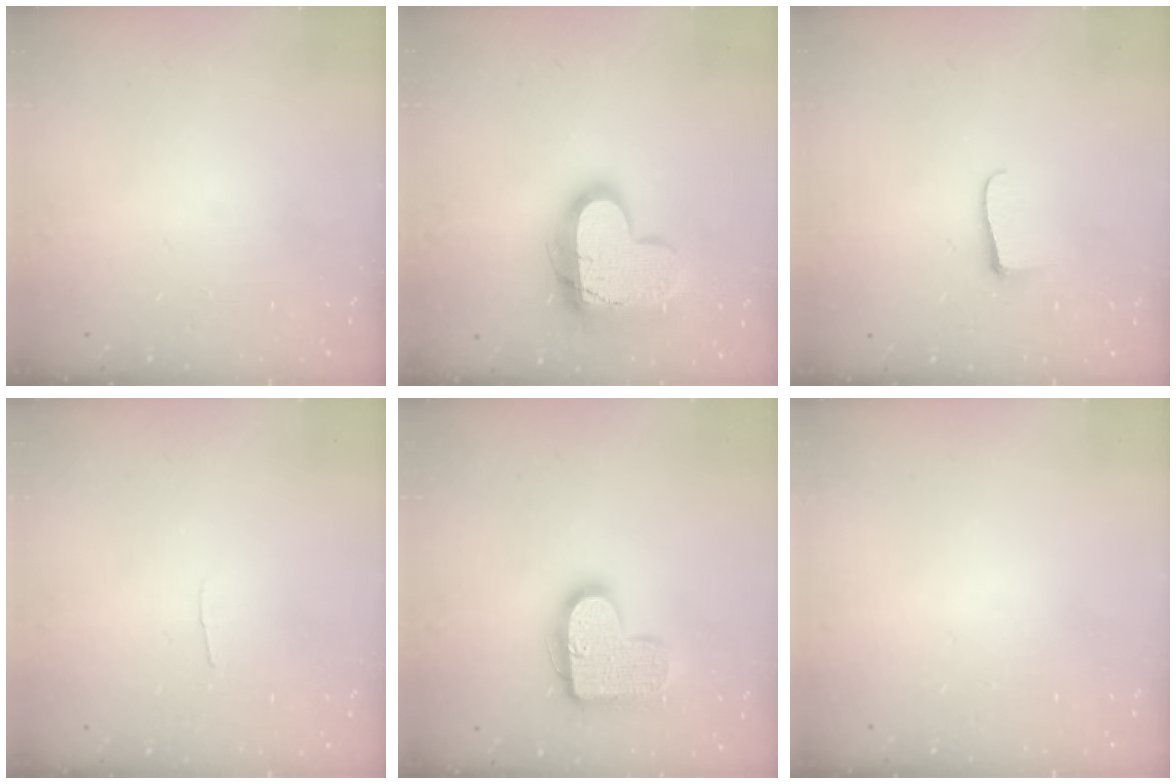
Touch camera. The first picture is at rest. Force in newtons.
{"total": 16.4, "press": 16.3, "slide": 1.5}
{"total": 6.0, "press": 5.9, "slide": 0.6}
{"total": 2.0, "press": 2.0, "slide": 0.2}
{"total": 14.4, "press": 14.4, "slide": 0.7}
{"total": 0.0}